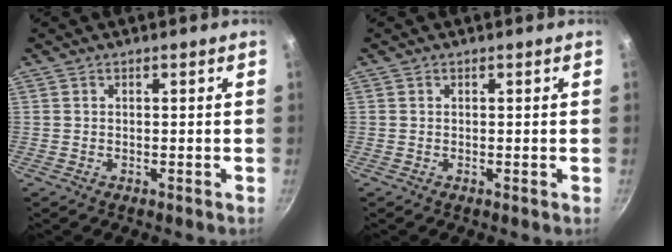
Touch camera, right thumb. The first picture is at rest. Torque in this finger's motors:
{"motor_torque": [0.66, 0.51, 0.42, 0.05, -0.03]}